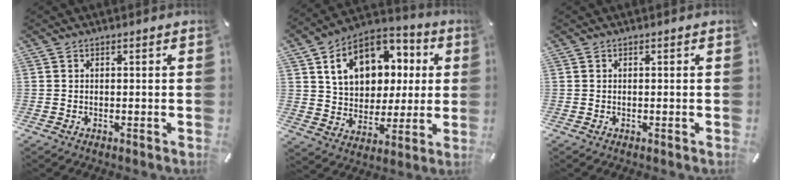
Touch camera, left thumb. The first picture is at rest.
{"total": 15.6, "force": [5.6, 12.0, 8.1], "torque": [-0.140, -0.011, 0.110]}
{"total": 0.0}